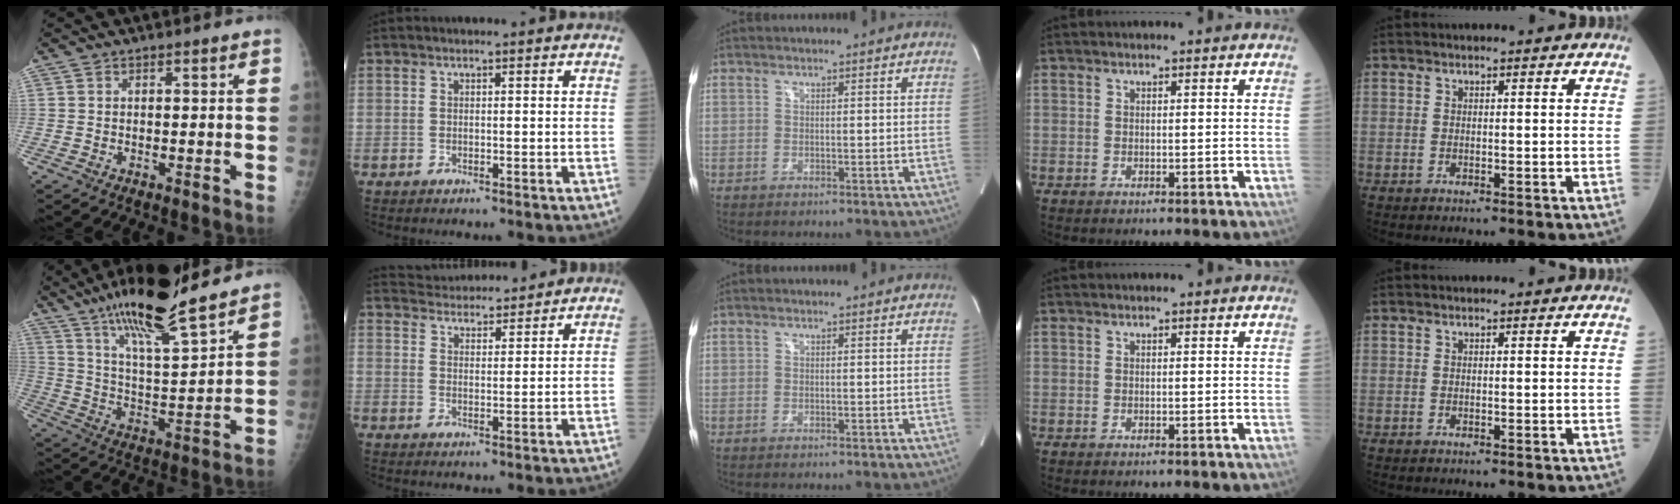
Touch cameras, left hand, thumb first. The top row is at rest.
{"thumb": {"total": 18.2, "force": [14.0, 2.7, 11.3], "torque": [-0.176, -0.070, 0.244]}, "index": {"total": 10.5, "force": [10.1, 1.6, 2.0], "torque": [-0.036, 0.025, 0.151]}}